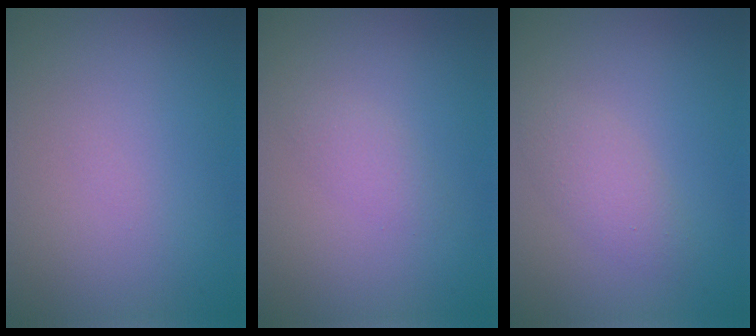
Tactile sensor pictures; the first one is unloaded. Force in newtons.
{"total": 1.2, "press": 1.2, "slide": 0.1}
{"total": 2.0, "press": 2.0, "slide": 0.1}